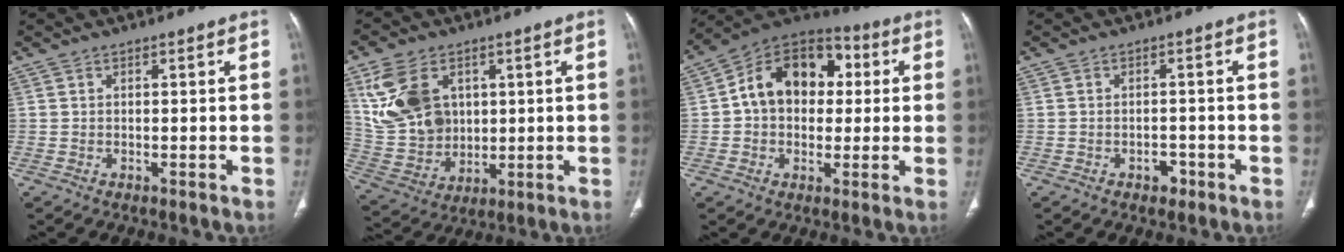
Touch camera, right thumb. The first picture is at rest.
{"total": 15.1, "force": [5.1, 10.9, 9.1], "torque": [-0.156, -0.014, 0.117]}
{"total": 16.1, "force": [2.3, 11.8, 10.8], "torque": [-0.126, 0.031, 0.025]}
{"total": 2.3, "force": [-1.3, 1.5, 1.1], "torque": [-0.006, 0.009, -0.015]}